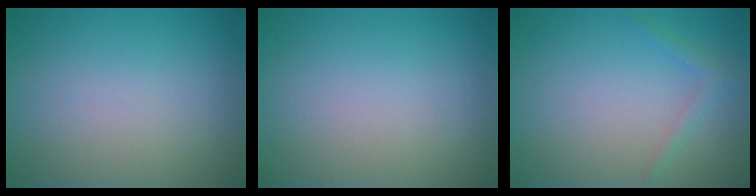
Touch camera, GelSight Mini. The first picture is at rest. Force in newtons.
{"total": 0.0}
{"total": 1.2, "press": 1.2, "slide": 0.1}